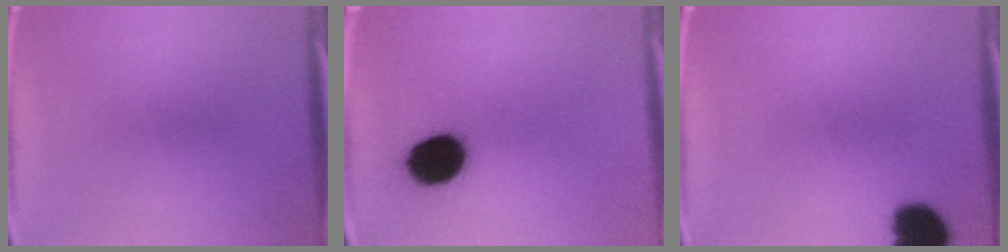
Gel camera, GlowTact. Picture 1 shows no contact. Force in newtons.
{"total": 13.1}
{"total": 8.6}